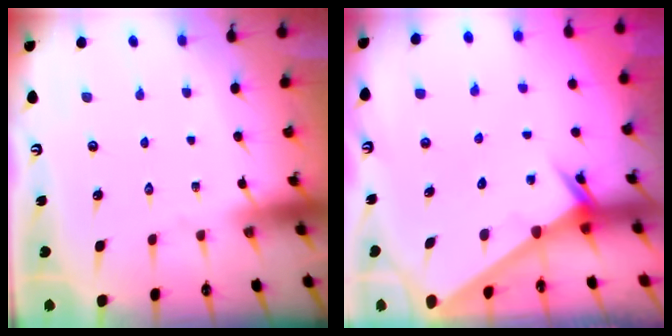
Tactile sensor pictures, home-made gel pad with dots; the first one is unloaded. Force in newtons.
{"total": 2.3, "press": 2.3, "slide": 0.1}